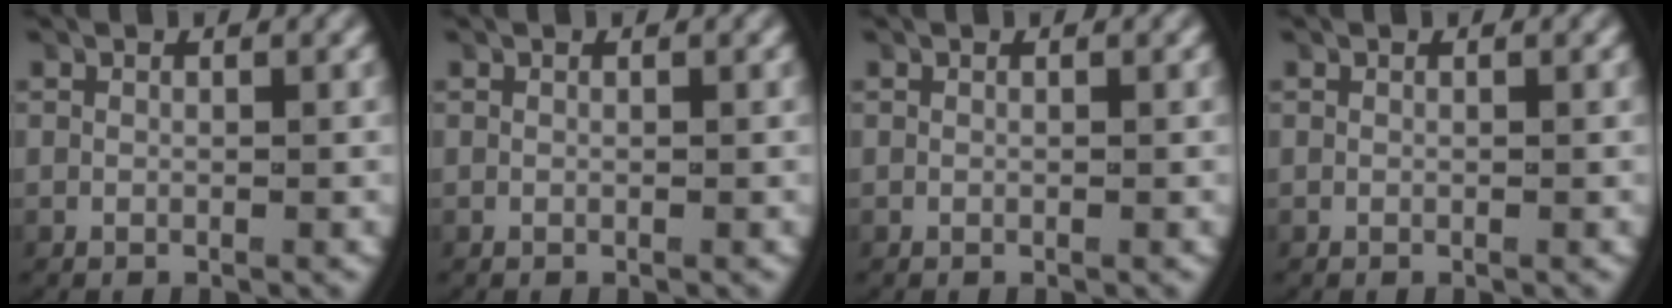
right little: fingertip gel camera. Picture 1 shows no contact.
{"total": 0.0}
{"total": 0.0}
{"total": 0.0}